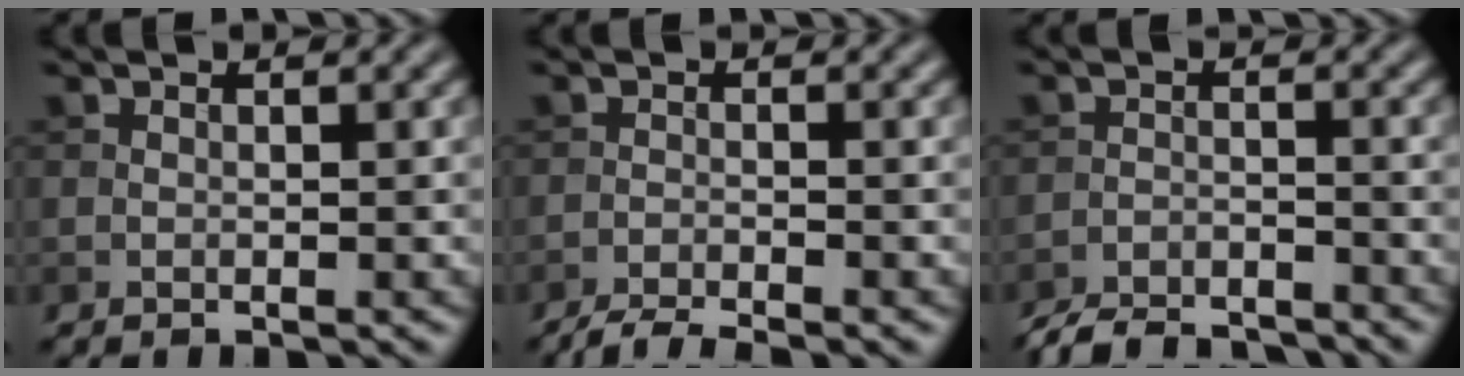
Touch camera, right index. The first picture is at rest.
{"total": 3.4, "force": [-2.9, 0.3, 1.6], "torque": [-0.029, -0.001, -0.060]}
{"total": 5.3, "force": [-5.1, 1.0, 1.3], "torque": [-0.022, -0.010, -0.093]}